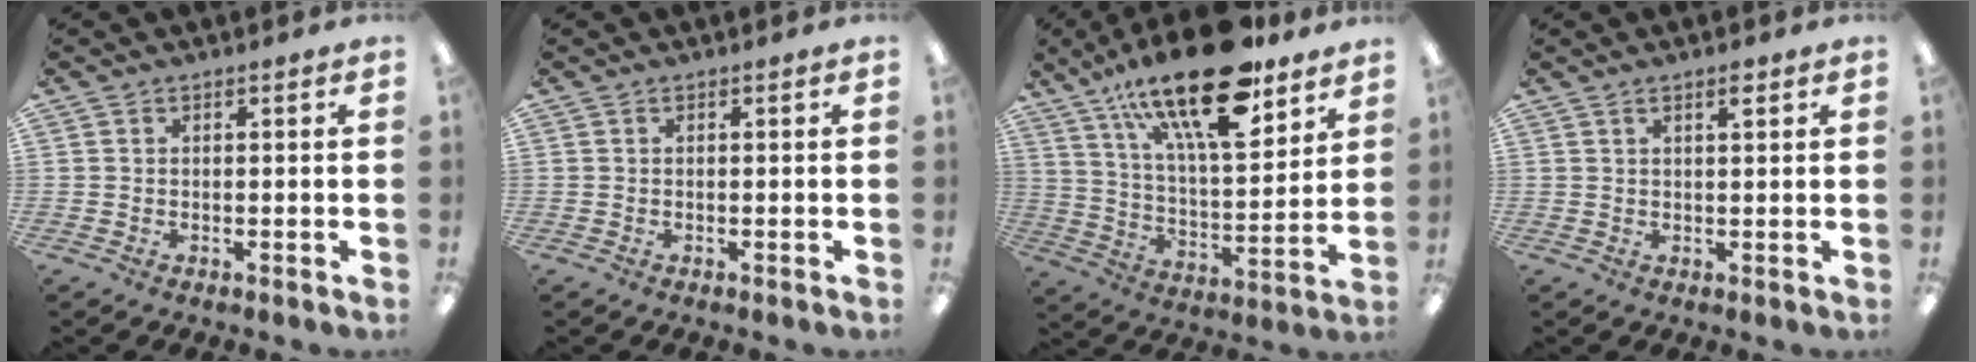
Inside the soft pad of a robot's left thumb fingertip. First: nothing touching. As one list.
[{"total": 0.0}, {"total": 24.1, "force": [16.5, 8.0, 15.6], "torque": [-0.257, -0.095, 0.276]}, {"total": 2.3, "force": [1.7, 0.5, 1.6], "torque": [-0.027, -0.001, 0.027]}]